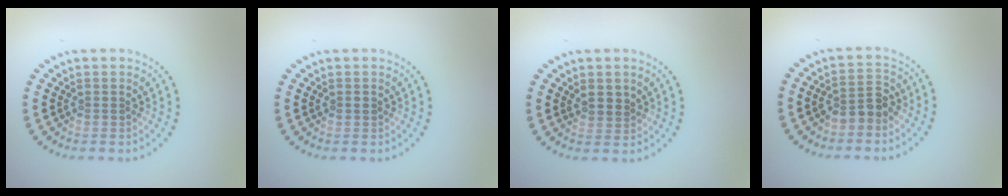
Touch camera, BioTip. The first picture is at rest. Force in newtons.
{"total": 0.7, "press": 0.6, "slide": 0.1}
{"total": 1.3, "press": 1.1, "slide": 0.7}
{"total": 2.6, "press": 2.4, "slide": 0.9}